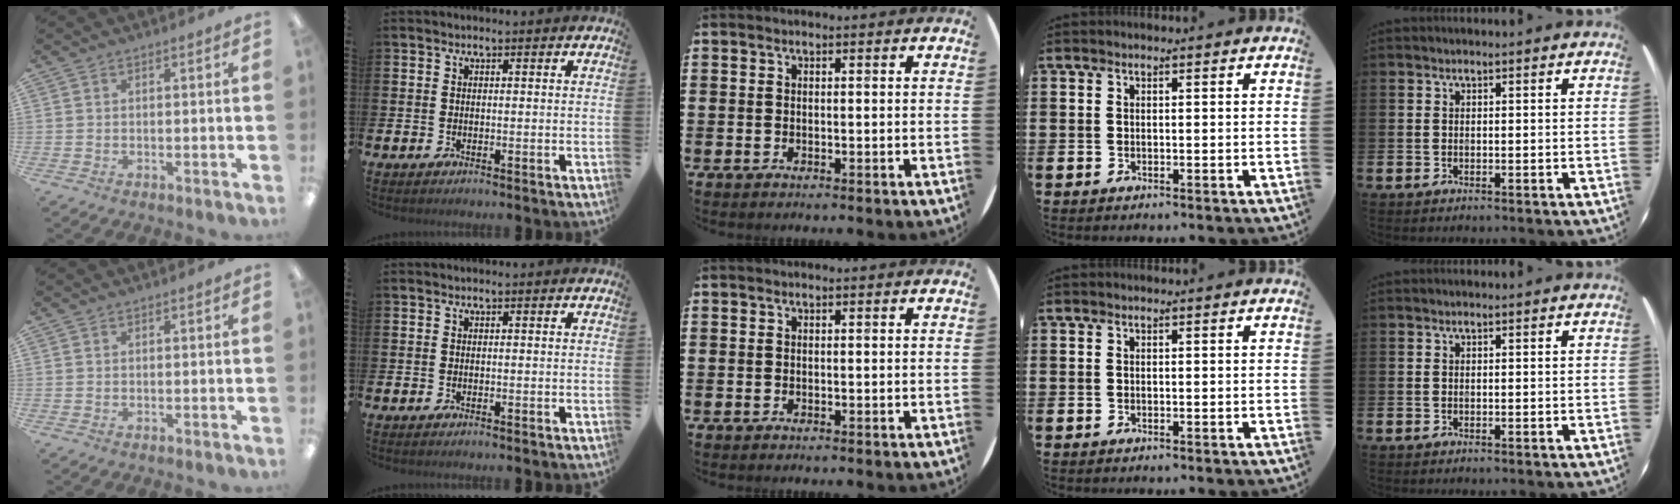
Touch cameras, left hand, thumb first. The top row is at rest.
{}